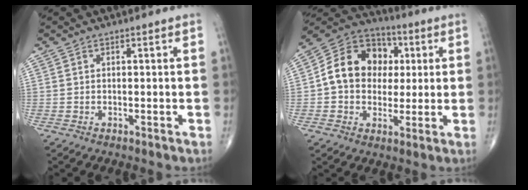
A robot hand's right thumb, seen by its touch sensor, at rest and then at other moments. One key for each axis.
{"total": 14.9, "fx": 1.6, "fy": 12.1, "fz": 8.5, "tx": -0.106, "ty": 0.022, "tz": 0.018}